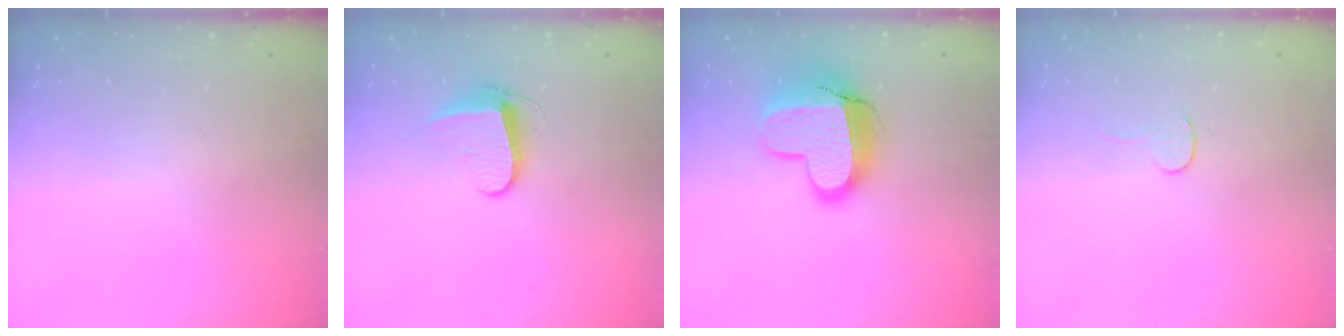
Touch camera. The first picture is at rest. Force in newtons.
{"total": 8.1, "press": 8.1, "slide": 0.9}
{"total": 12.7, "press": 12.7, "slide": 1.4}
{"total": 4.1, "press": 4.1, "slide": 0.3}